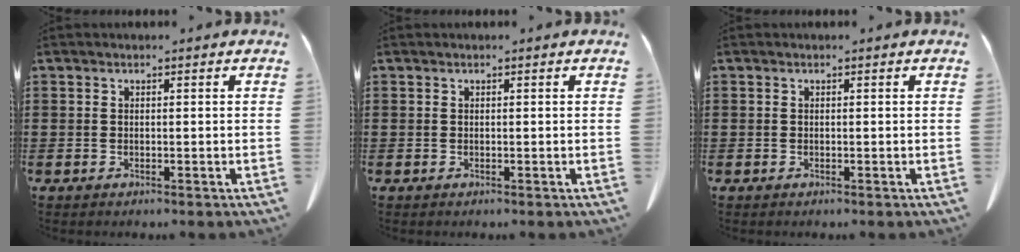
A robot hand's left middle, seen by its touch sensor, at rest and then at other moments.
{"total": 0.0}
{"total": 0.0}